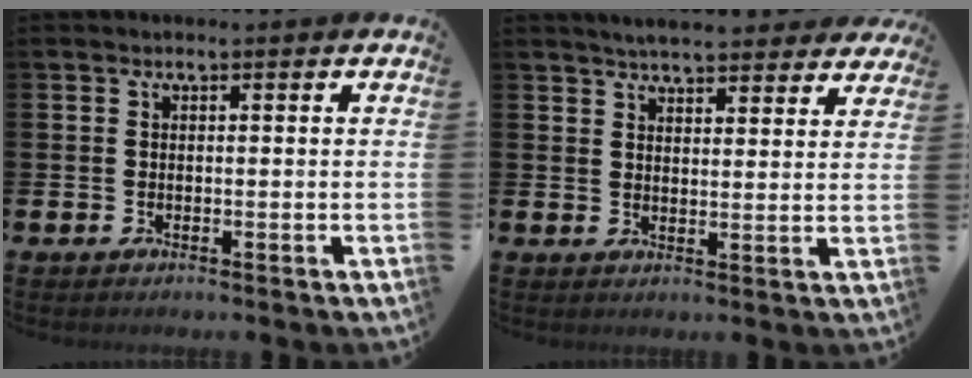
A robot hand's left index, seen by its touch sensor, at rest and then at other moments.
{"total": 4.8, "force": [4.6, 0.8, 1.0], "torque": [-0.019, -0.026, 0.081]}